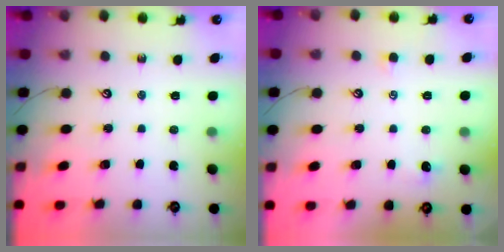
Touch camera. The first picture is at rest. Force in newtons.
{"total": 0.8, "press": 0.7, "slide": 0.5}